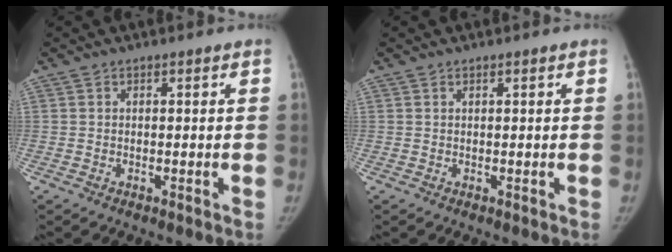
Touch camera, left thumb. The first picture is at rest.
{"total": 0.0}